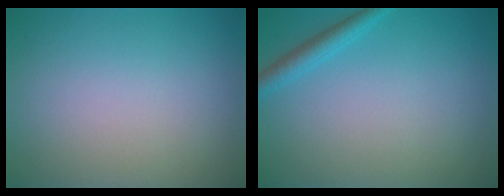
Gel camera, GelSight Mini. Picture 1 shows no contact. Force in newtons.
{"total": 1.9, "press": 1.9, "slide": 0.1}